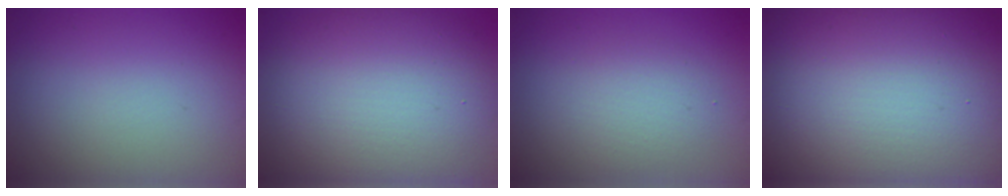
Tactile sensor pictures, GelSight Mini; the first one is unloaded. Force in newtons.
{"total": 13.4, "press": 13.4, "slide": 0.9}
{"total": 2.6, "press": 2.6, "slide": 0.1}
{"total": 26.6, "press": 26.5, "slide": 1.2}